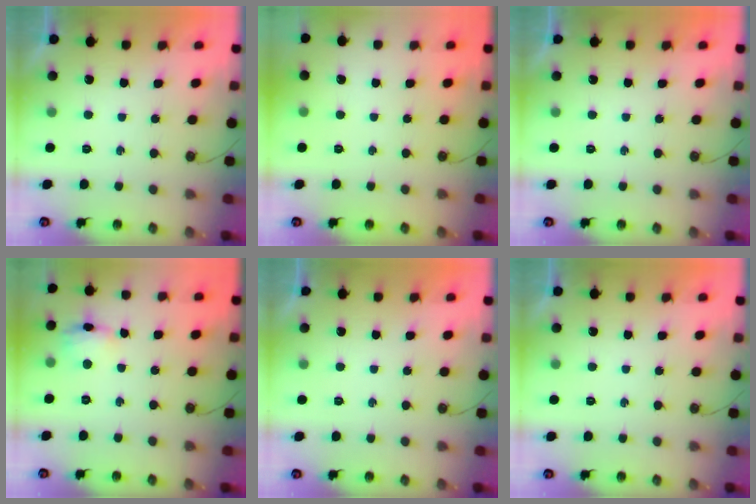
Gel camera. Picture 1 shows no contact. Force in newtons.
{"total": 0.0}
{"total": 0.0}
{"total": 7.1, "press": 7.0, "slide": 1.1}
{"total": 0.0}
{"total": 0.0}